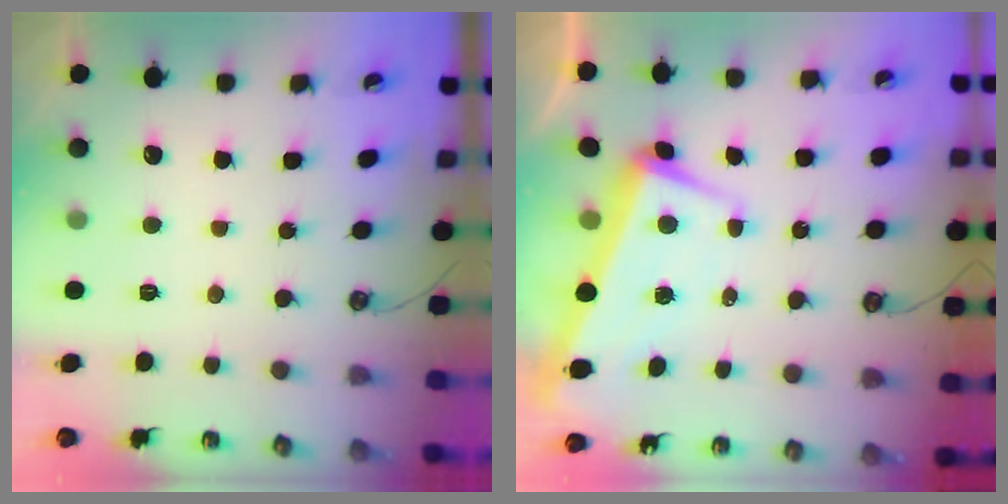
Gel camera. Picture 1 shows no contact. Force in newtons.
{"total": 2.1, "press": 0.6, "slide": 2.0}